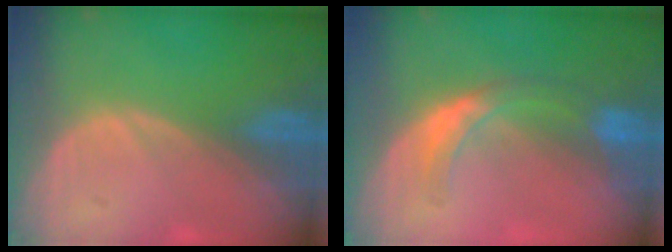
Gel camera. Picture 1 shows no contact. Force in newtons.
{"total": 5.9, "press": 5.2, "slide": 2.8}